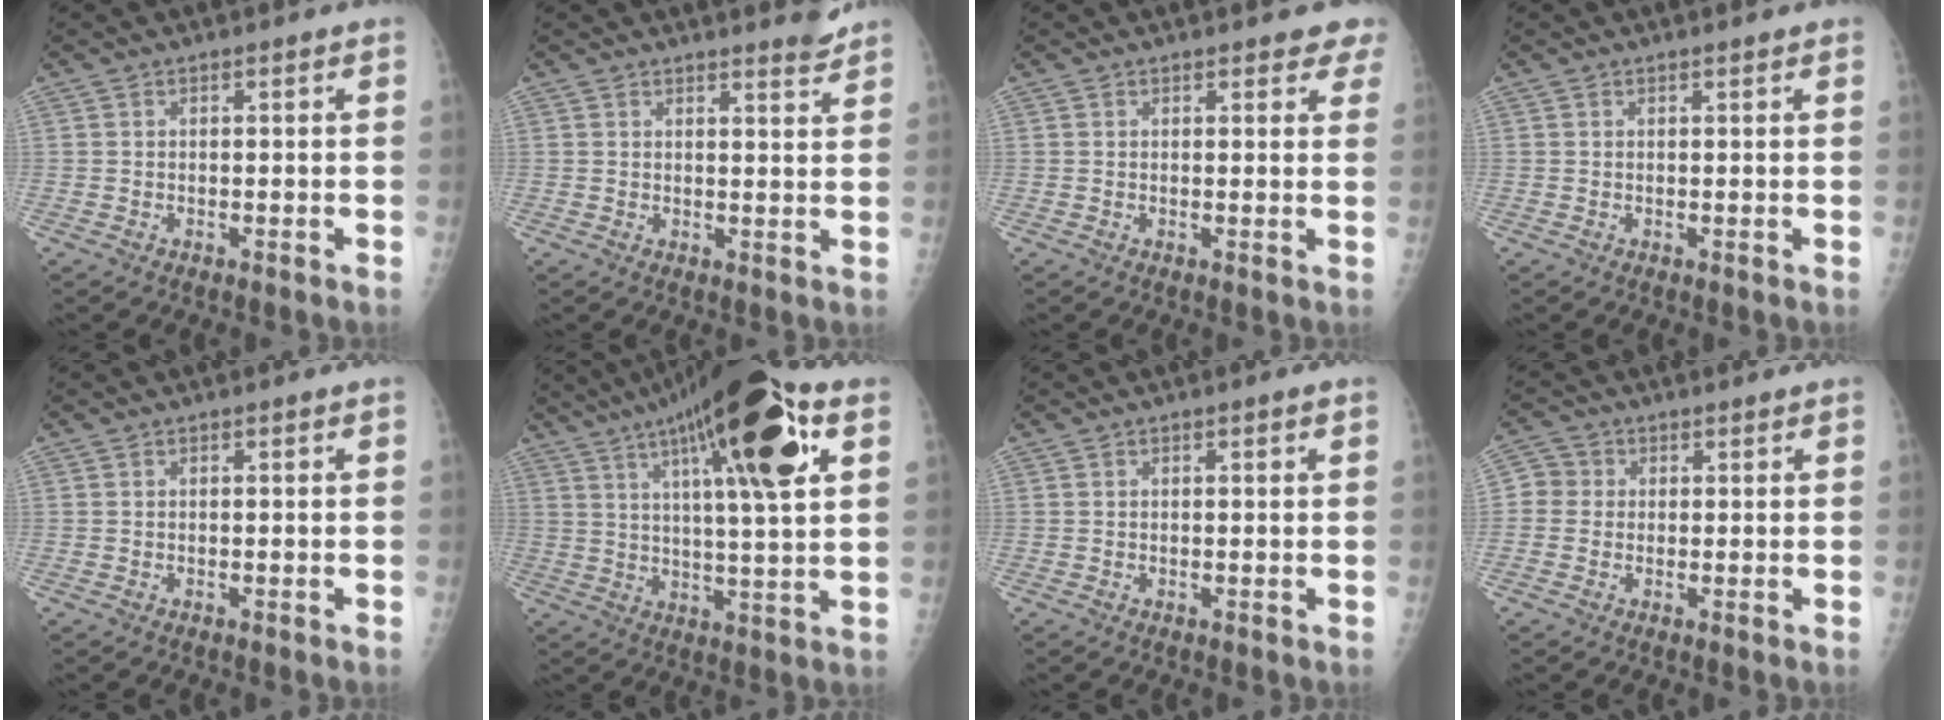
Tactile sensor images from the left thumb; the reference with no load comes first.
{"total": 2.9, "force": [2.8, 0.2, 0.9], "torque": [-0.009, -0.029, 0.033]}
{"total": 3.8, "force": [3.1, 1.5, 1.5], "torque": [0.015, -0.010, 0.024]}
{"total": 0.7, "force": [0.6, 0.0, 0.4], "torque": [-0.008, -0.001, 0.009]}
{"total": 0.0}
{"total": 22.3, "force": [9.7, 4.7, 19.5], "torque": [-0.302, -0.001, 0.150]}
{"total": 1.2, "force": [0.4, 0.5, 1.1], "torque": [-0.012, 0.005, 0.005]}
{"total": 3.7, "force": [0.3, 3.5, 0.9], "torque": [0.002, 0.005, -0.004]}